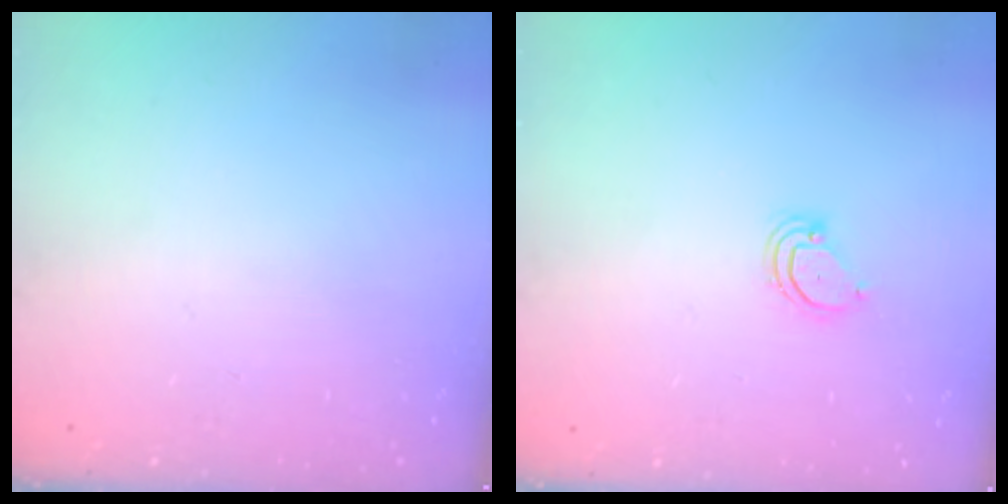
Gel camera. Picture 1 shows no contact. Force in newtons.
{"total": 3.5, "press": 3.5, "slide": 0.3}